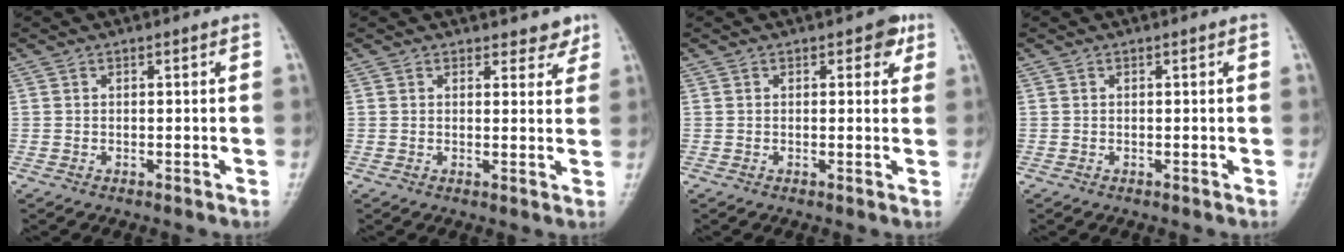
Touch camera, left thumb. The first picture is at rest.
{"total": 3.0, "force": [2.5, 1.6, 0.6], "torque": [0.019, -0.016, 0.024]}
{"total": 3.2, "force": [1.4, 2.0, 2.1], "torque": [0.001, -0.002, 0.010]}
{"total": 0.0}